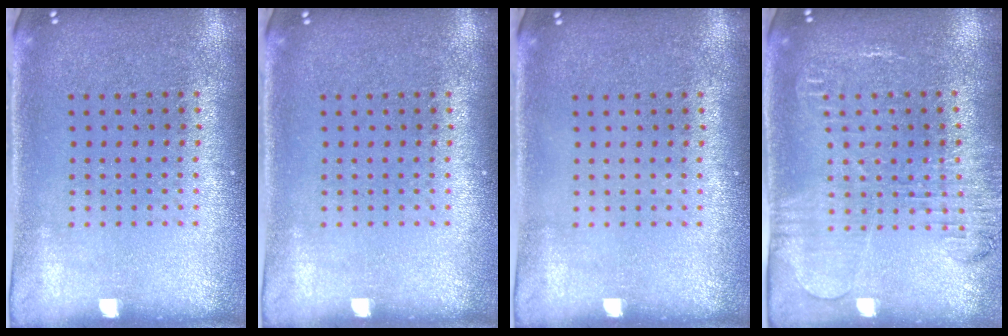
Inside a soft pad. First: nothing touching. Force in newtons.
{"total": 0.0}
{"total": 0.0}
{"total": 1.8, "press": 1.8, "slide": 0.4}